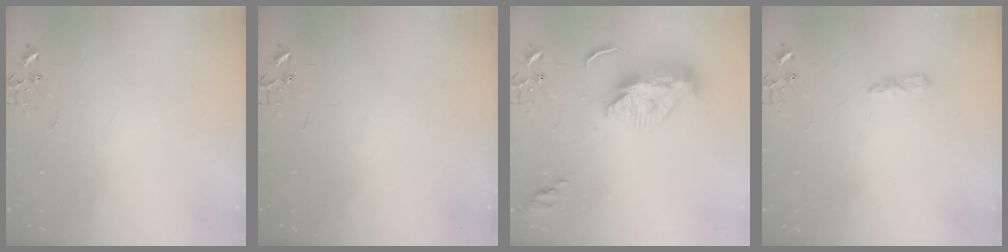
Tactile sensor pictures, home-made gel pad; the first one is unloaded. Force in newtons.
{"total": 0.0}
{"total": 10.9, "press": 10.9, "slide": 0.9}
{"total": 4.6, "press": 4.6, "slide": 0.6}